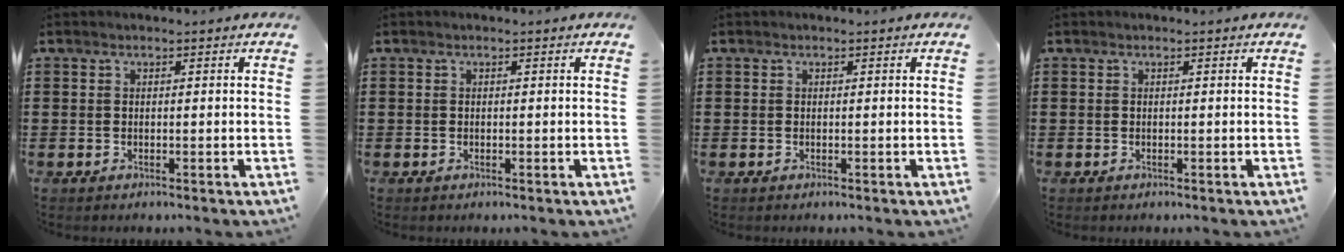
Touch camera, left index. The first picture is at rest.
{"total": 0.0}
{"total": 0.0}
{"total": 0.0}